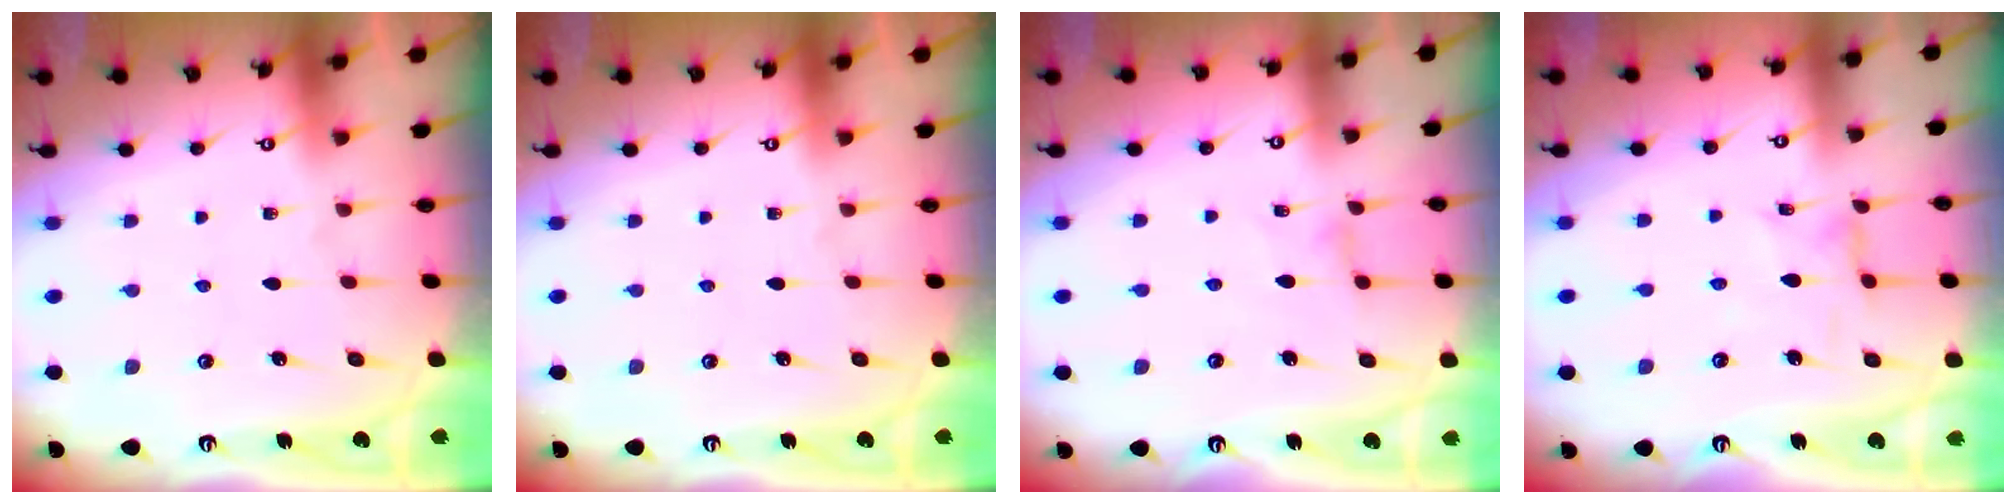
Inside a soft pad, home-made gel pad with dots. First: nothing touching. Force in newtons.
{"total": 0.0}
{"total": 0.9, "press": 0.8, "slide": 0.3}
{"total": 1.7, "press": 1.7, "slide": 0.0}